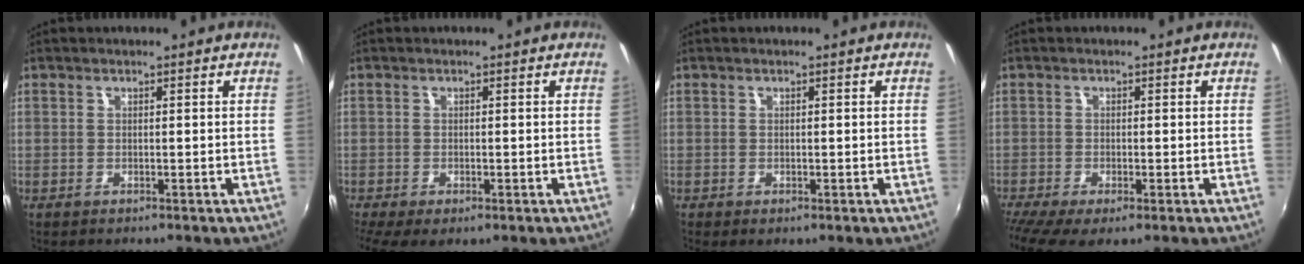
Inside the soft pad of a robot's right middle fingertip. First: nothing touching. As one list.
[{"total": 5.5, "force": [-3.0, 2.0, 4.1], "torque": [-0.083, -0.028, -0.044]}, {"total": 0.7, "force": [-0.2, 0.3, 0.6], "torque": [-0.011, -0.003, -0.002]}, {"total": 5.6, "force": [-3.5, 1.3, 4.2], "torque": [-0.095, -0.029, -0.059]}]